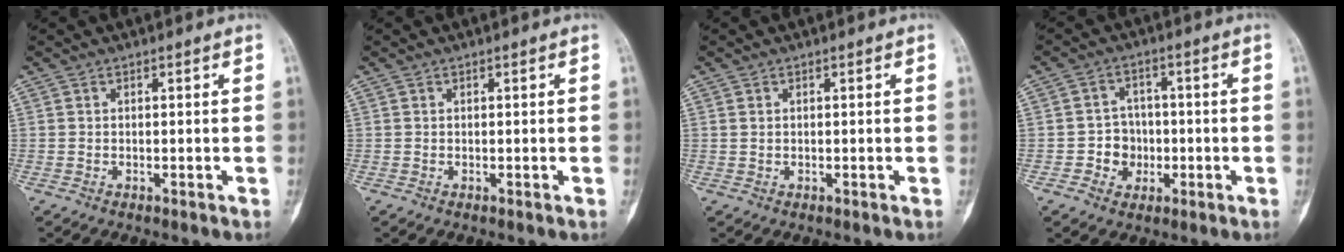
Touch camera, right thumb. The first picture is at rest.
{"total": 0.0}
{"total": 0.7, "force": [0.3, 0.5, 0.4], "torque": [-0.006, 0.001, 0.007]}
{"total": 5.6, "force": [-1.2, 5.2, 1.7], "torque": [0.010, 0.016, -0.022]}